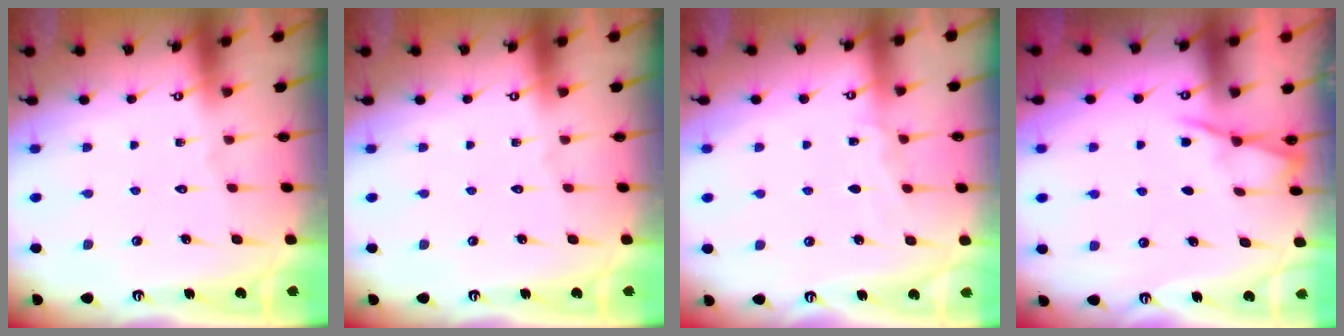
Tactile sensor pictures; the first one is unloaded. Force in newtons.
{"total": 0.0}
{"total": 4.1, "press": 4.0, "slide": 0.5}
{"total": 3.0, "press": 3.0, "slide": 0.5}